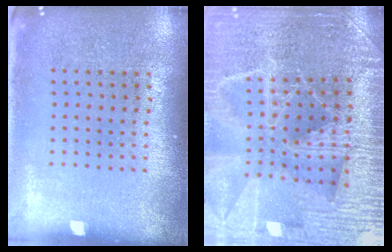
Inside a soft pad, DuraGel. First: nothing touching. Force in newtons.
{"total": 4.3, "press": 4.1, "slide": 1.3}